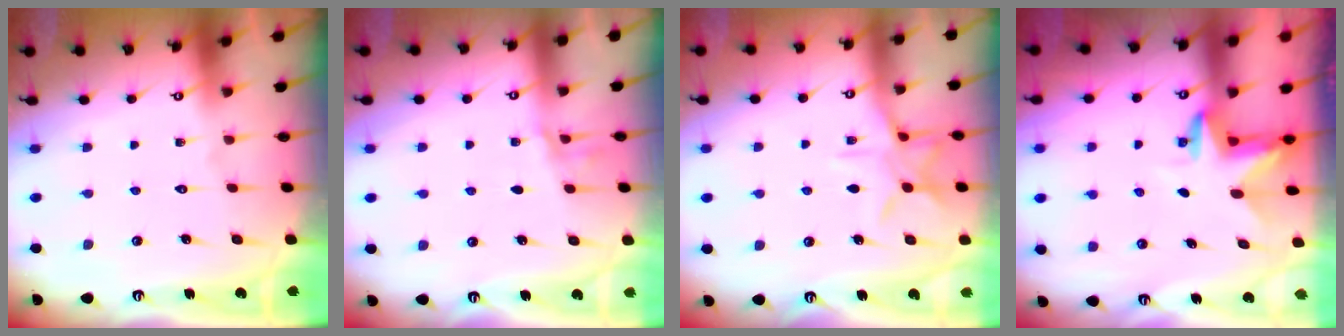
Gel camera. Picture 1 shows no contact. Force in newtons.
{"total": 1.3, "press": 1.2, "slide": 0.3}
{"total": 9.5, "press": 9.5, "slide": 0.6}
{"total": 3.3, "press": 3.3, "slide": 0.2}